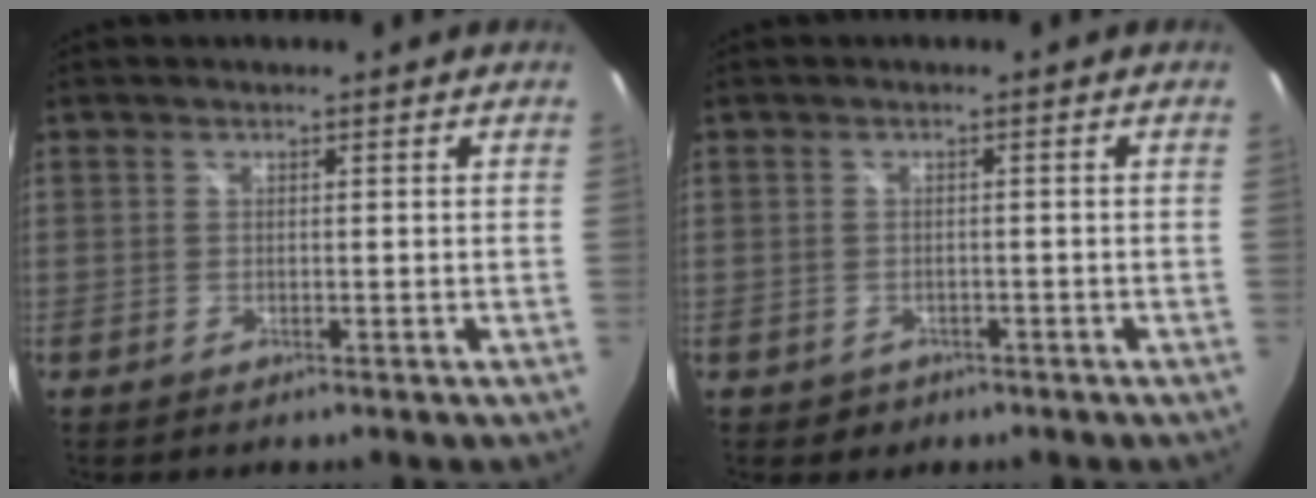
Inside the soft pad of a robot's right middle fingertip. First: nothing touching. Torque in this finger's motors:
{"motor_torque": [0.35, -0.39, 0.02, 0.01]}